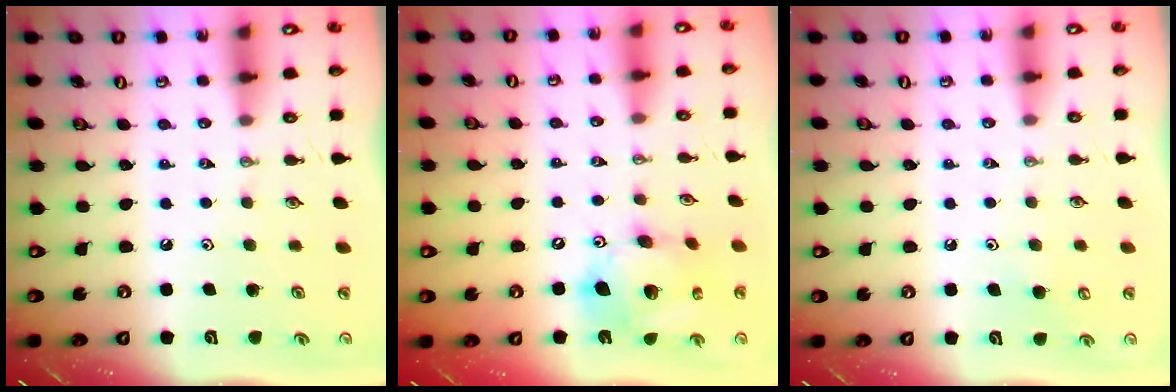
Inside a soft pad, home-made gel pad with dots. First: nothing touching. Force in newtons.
{"total": 16.2, "press": 16.0, "slide": 2.5}
{"total": 4.8, "press": 4.8, "slide": 0.8}